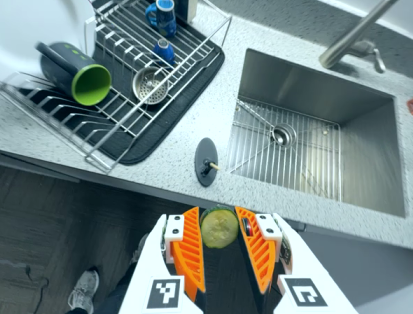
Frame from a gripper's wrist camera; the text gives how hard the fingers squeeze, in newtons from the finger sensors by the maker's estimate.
{"total": 8.2, "left": 8.3, "right": 8.1}